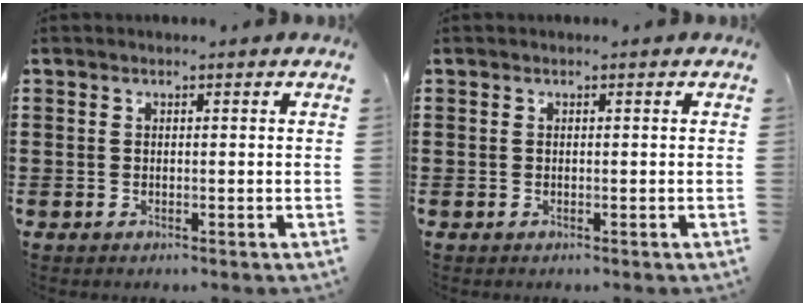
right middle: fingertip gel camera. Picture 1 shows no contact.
{"total": 0.0}